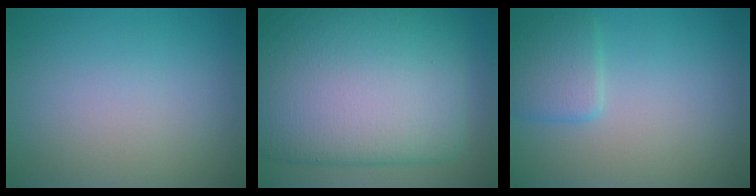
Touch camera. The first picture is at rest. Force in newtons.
{"total": 15.1, "press": 15.1, "slide": 0.4}
{"total": 2.6, "press": 2.6, "slide": 0.1}